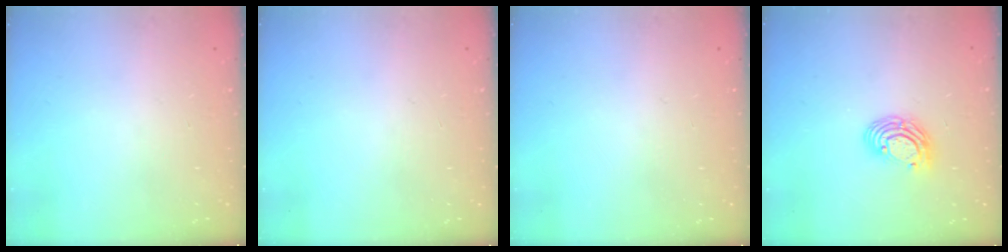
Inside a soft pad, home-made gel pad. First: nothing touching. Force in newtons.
{"total": 0.0}
{"total": 0.0}
{"total": 7.9, "press": 7.8, "slide": 1.2}